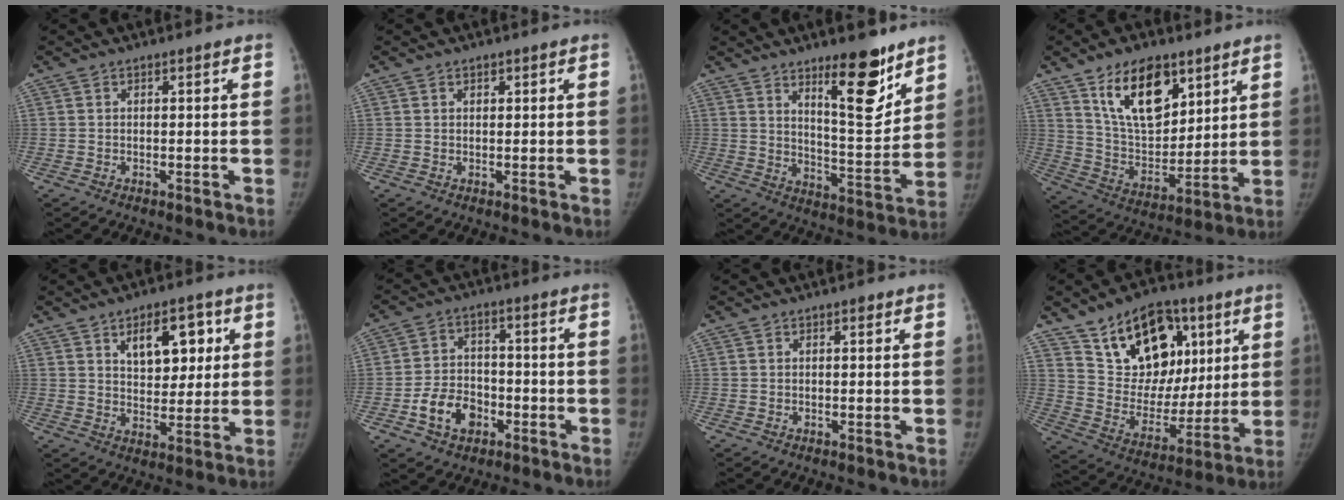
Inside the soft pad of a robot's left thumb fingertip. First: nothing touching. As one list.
[{"total": 0.8, "force": [0.5, 0.6, 0.2], "torque": [0.005, -0.002, 0.005]}, {"total": 14.3, "force": [9.2, 4.3, 10.1], "torque": [-0.113, -0.076, 0.149]}, {"total": 17.0, "force": [9.5, 9.1, 10.7], "torque": [-0.131, -0.053, 0.177]}, {"total": 10.8, "force": [4.3, 6.3, 7.7], "torque": [-0.071, -0.015, 0.066]}, {"total": 9.1, "force": [-3.9, 6.7, 4.7], "torque": [-0.060, 0.026, -0.069]}, {"total": 0.7, "force": [0.3, 0.4, 0.5], "torque": [-0.003, 0.001, 0.002]}, {"total": 21.1, "force": [10.2, 13.8, 12.3], "torque": [-0.143, -0.033, 0.175]}]